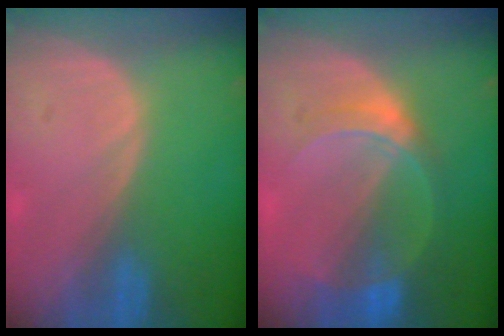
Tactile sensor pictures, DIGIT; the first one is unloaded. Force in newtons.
{"total": 6.8, "press": 5.9, "slide": 3.2}